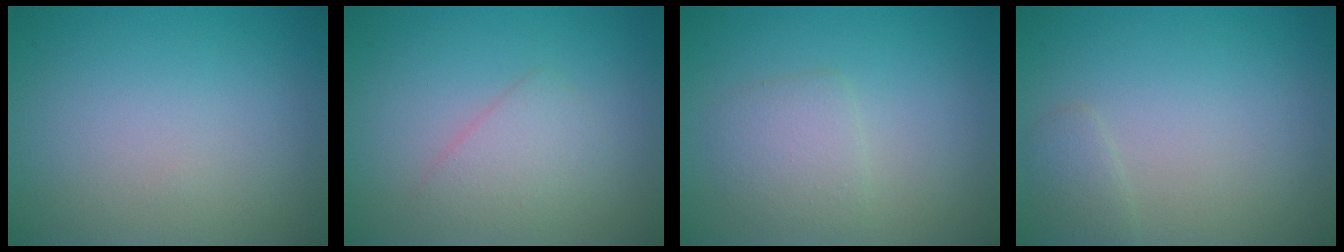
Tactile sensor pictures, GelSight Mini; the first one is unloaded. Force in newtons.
{"total": 2.2, "press": 2.2, "slide": 0.1}
{"total": 2.3, "press": 2.3, "slide": 0.0}
{"total": 1.1, "press": 1.1, "slide": 0.1}